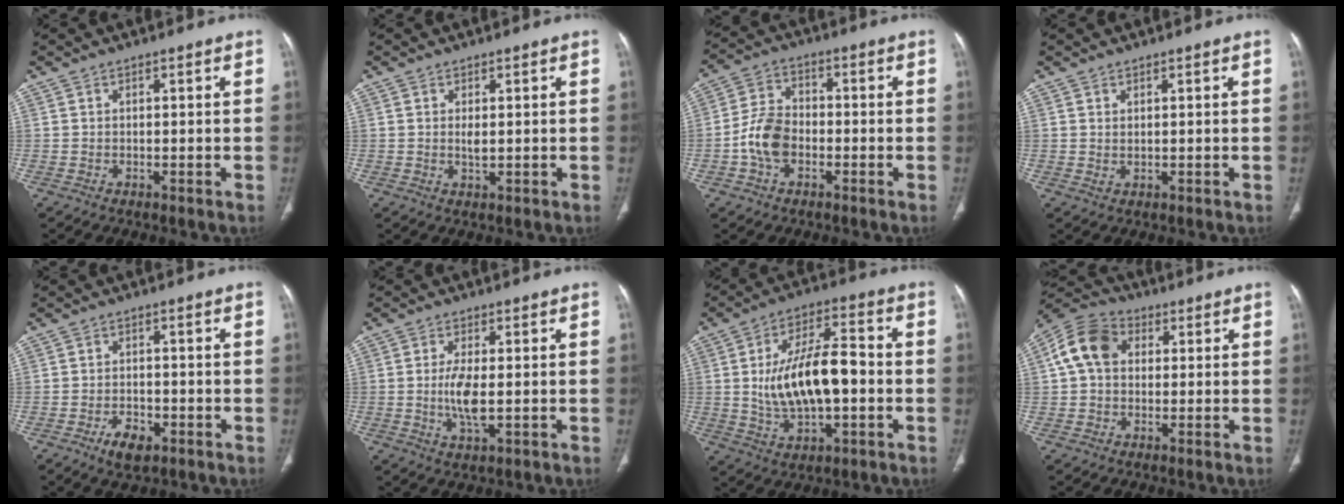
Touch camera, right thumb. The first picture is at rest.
{"total": 1.6, "force": [0.2, 0.6, 1.4], "torque": [-0.030, -0.004, 0.009]}
{"total": 8.0, "force": [-2.3, 5.5, 5.3], "torque": [-0.094, 0.024, -0.051]}
{"total": 1.0, "force": [0.4, 0.5, 0.8], "torque": [-0.019, 0.000, 0.015]}
{"total": 4.5, "force": [-2.4, 2.4, 2.9], "torque": [-0.044, 0.010, -0.037]}
{"total": 5.9, "force": [-0.4, 2.1, 5.5], "torque": [-0.120, -0.010, -0.007]}
{"total": 15.9, "force": [-0.7, 7.4, 14.1], "torque": [-0.239, 0.022, -0.009]}
{"total": 10.0, "force": [2.0, 7.5, 6.3], "torque": [-0.115, 0.024, 0.027]}